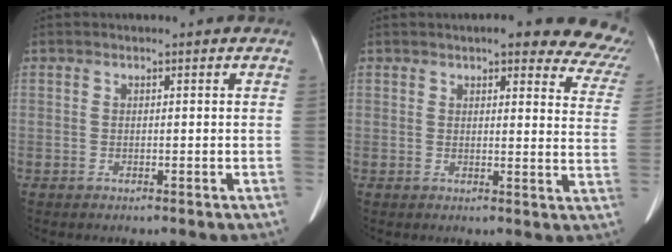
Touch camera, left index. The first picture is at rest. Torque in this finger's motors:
{"motor_torque": [0.74, -0.85, 0.22, 0.07]}